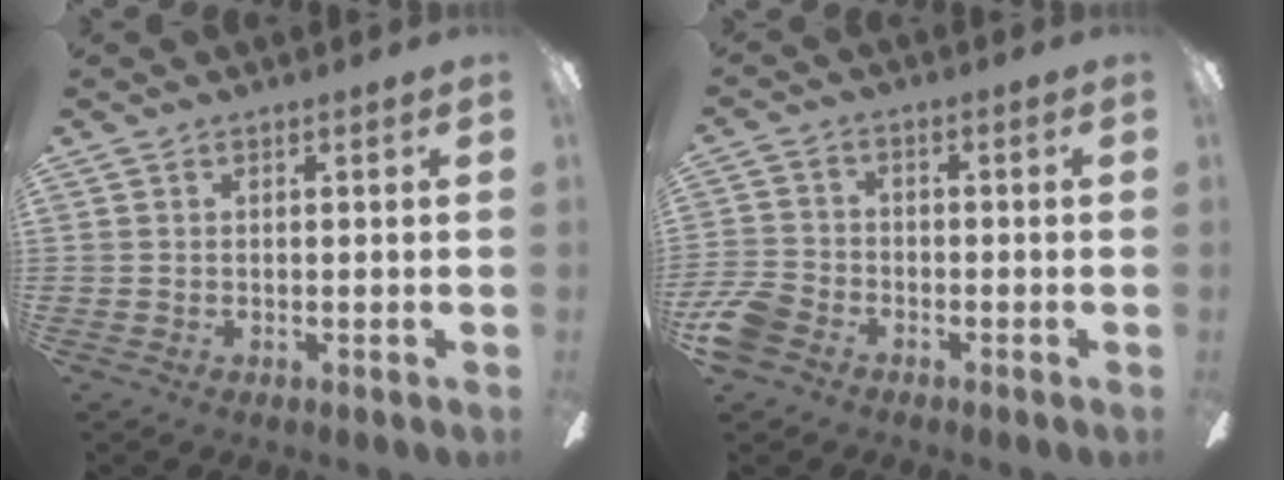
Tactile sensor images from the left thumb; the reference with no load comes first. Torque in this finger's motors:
{"motor_torque": [-0.11, 0.12, -0.04, 0.06, 0.00]}